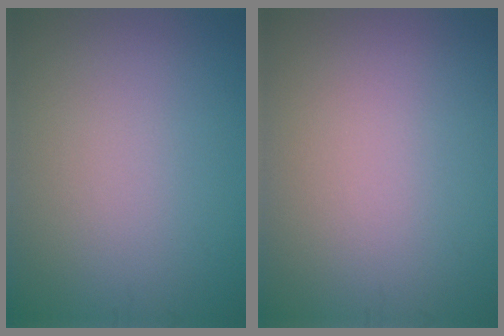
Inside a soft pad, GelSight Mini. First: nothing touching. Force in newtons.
{"total": 0.0}